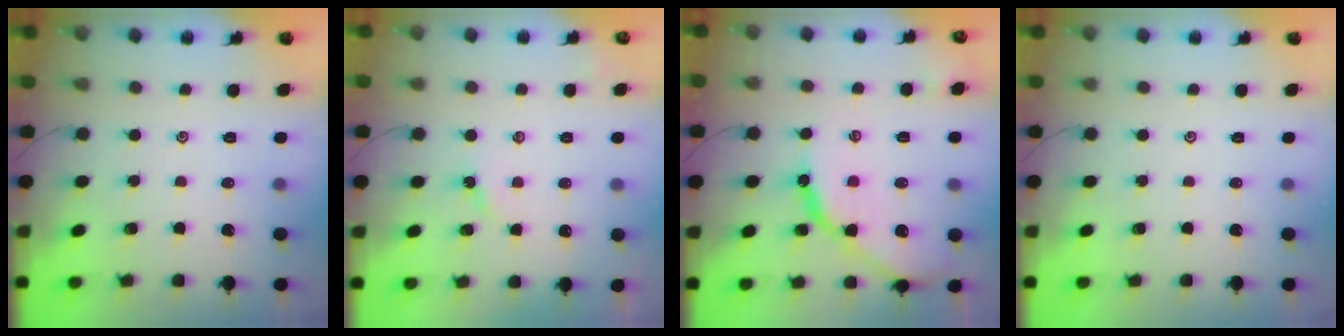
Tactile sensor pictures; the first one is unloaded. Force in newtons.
{"total": 2.5, "press": 2.5, "slide": 0.4}
{"total": 12.0, "press": 12.0, "slide": 1.1}
{"total": 0.0}